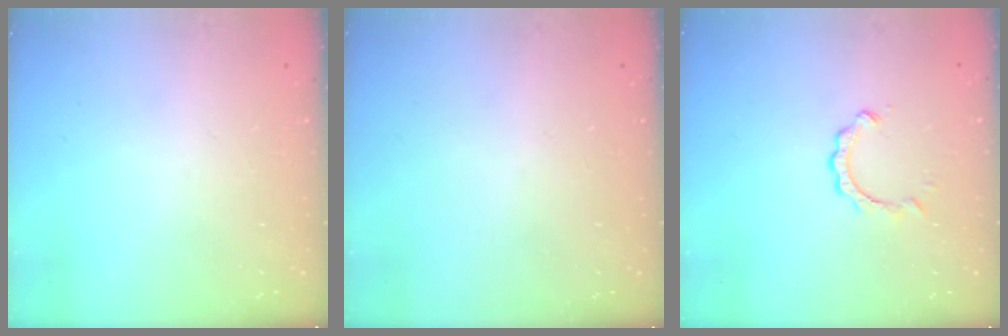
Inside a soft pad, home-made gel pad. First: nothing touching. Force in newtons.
{"total": 1.7, "press": 1.6, "slide": 0.8}
{"total": 2.7, "press": 2.7, "slide": 0.3}